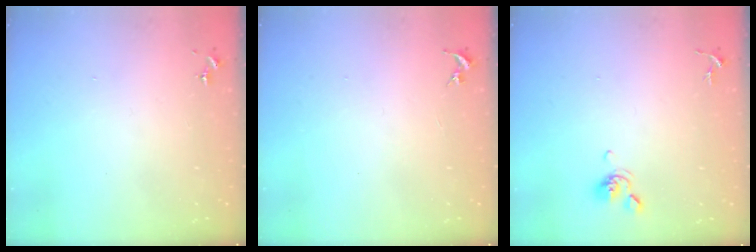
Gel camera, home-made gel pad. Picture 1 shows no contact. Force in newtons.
{"total": 0.0}
{"total": 6.2, "press": 6.0, "slide": 1.5}